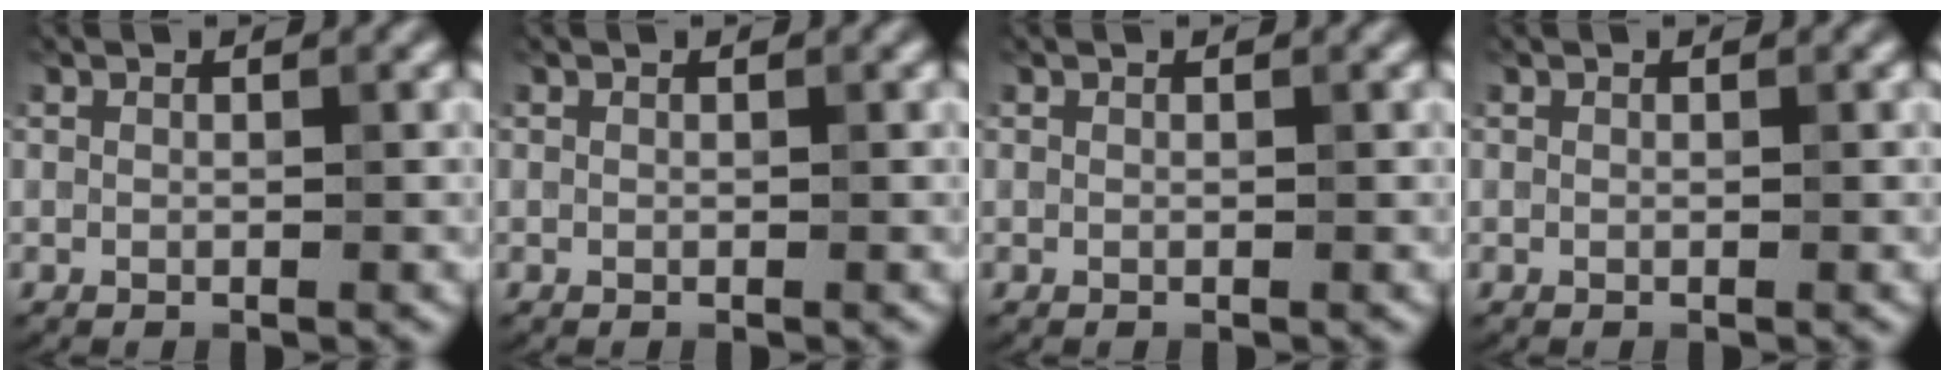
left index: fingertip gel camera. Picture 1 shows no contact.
{"total": 0.0}
{"total": 0.0}
{"total": 0.0}